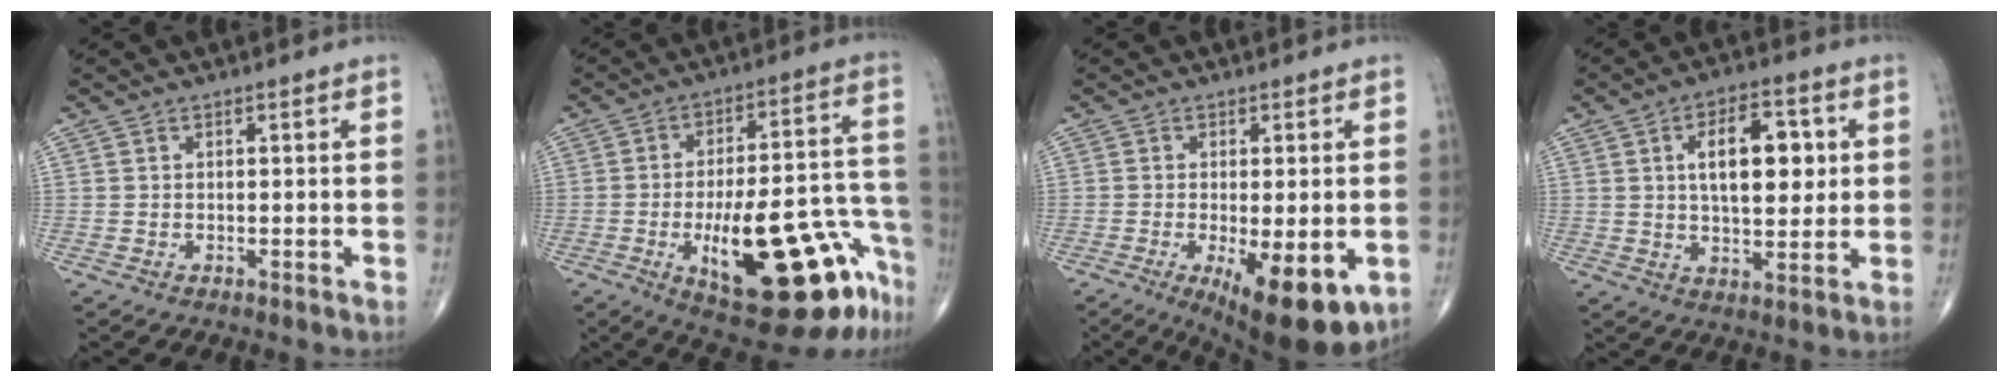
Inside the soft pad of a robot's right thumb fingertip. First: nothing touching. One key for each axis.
{"total": 24.6, "fx": -10.8, "fy": 8.2, "fz": 20.6, "tx": -0.231, "ty": 0.064, "tz": -0.140}
{"total": 13.8, "fx": -4.7, "fy": 4.8, "fz": 12.1, "tx": -0.158, "ty": -0.018, "tz": -0.058}
{"total": 12.5, "fx": 2.6, "fy": 6.2, "fz": 10.5, "tx": -0.140, "ty": -0.002, "tz": 0.041}